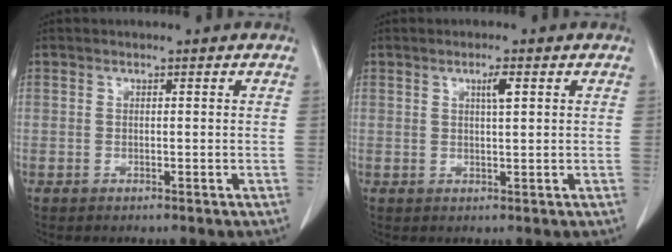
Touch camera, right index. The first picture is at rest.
{"total": 2.1, "force": [0.9, 0.1, 1.9], "torque": [-0.036, -0.002, 0.015]}